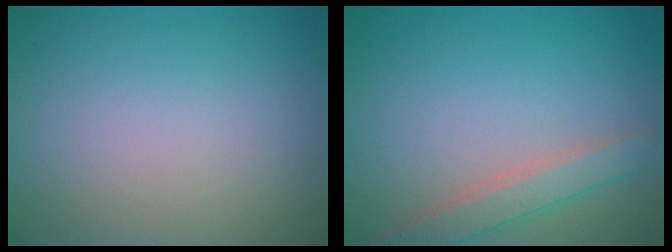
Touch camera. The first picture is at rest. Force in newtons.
{"total": 2.7, "press": 2.7, "slide": 0.1}